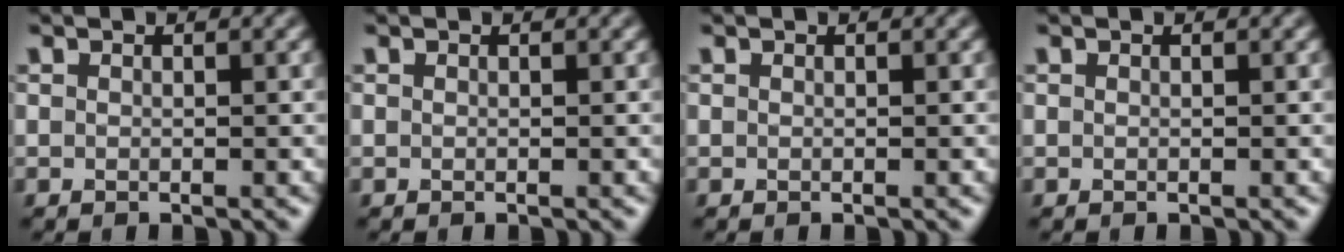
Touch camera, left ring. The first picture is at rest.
{"total": 0.0}
{"total": 0.0}
{"total": 0.0}